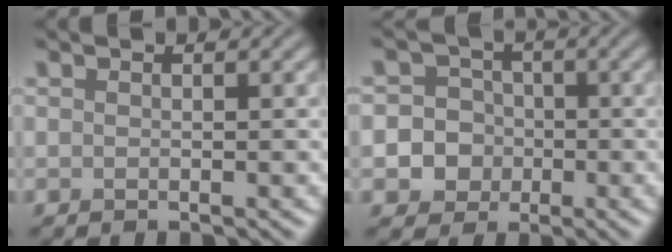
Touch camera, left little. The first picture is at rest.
{"total": 7.0, "force": [-1.6, 6.7, 1.6], "torque": [-0.013, 0.006, -0.063]}